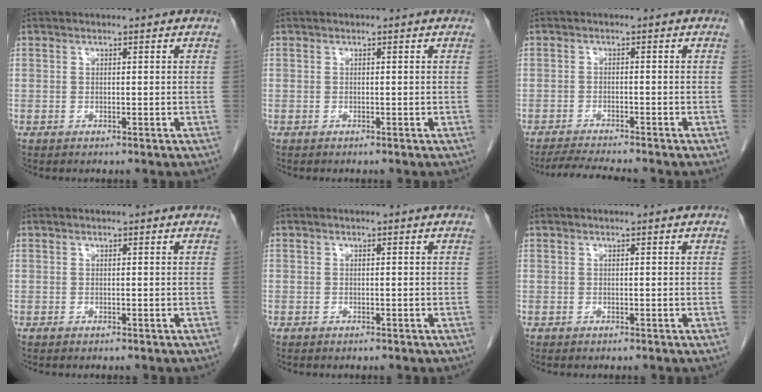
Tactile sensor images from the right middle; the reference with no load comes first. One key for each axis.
{"total": 0.0}
{"total": 6.1, "fx": -5.6, "fy": 0.0, "fz": 2.4, "tx": -0.039, "ty": -0.017, "tz": -0.092}
{"total": 0.0}
{"total": 0.0}
{"total": 0.0}